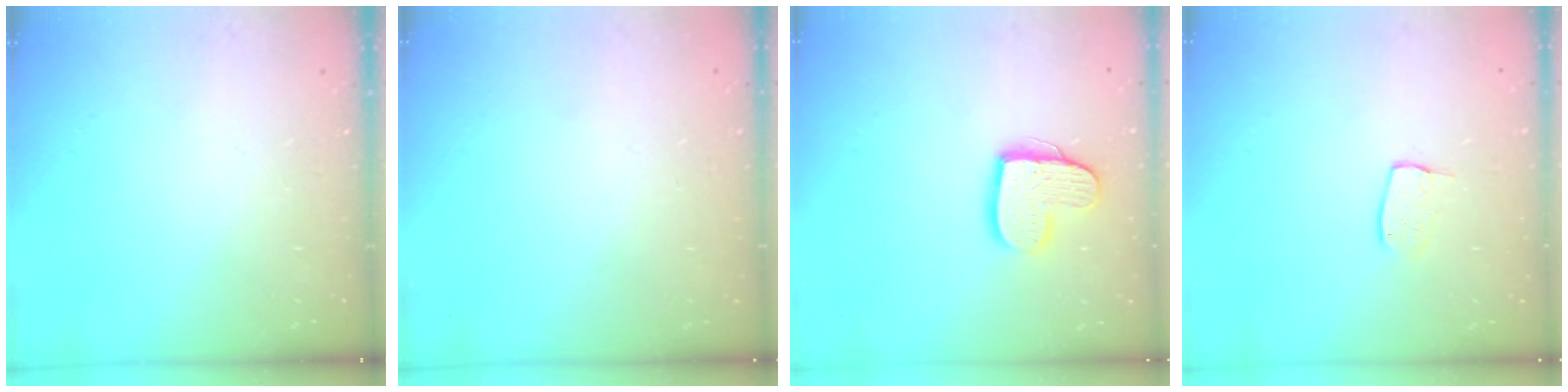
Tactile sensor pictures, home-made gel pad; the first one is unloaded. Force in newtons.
{"total": 0.0}
{"total": 11.5, "press": 11.5, "slide": 0.6}
{"total": 5.9, "press": 5.9, "slide": 0.3}